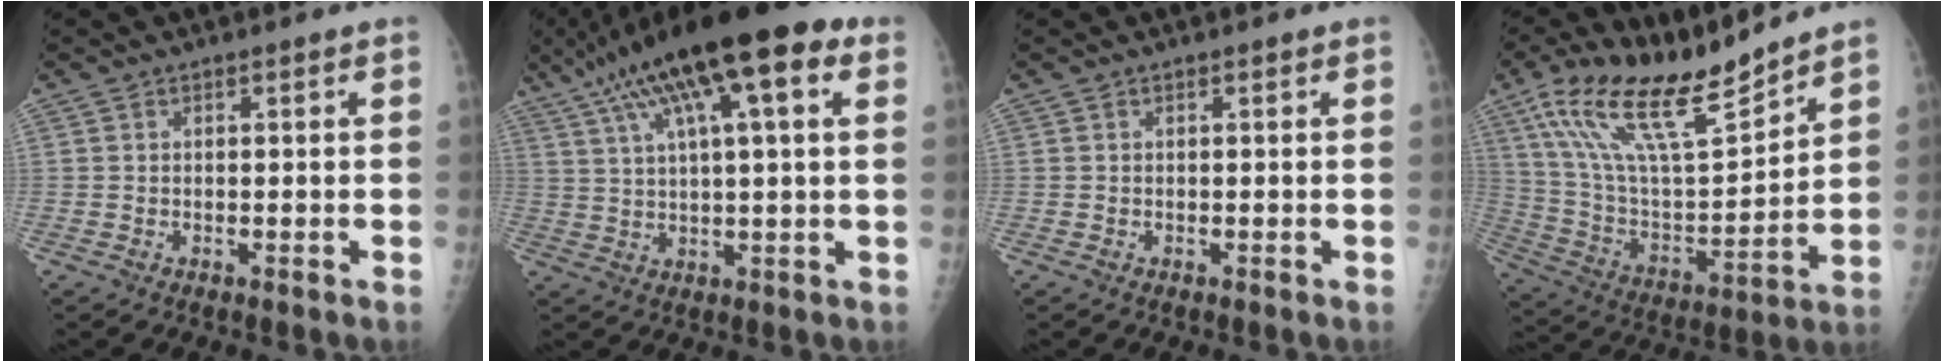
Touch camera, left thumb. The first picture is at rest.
{"total": 20.0, "force": [9.8, 5.2, 16.6], "torque": [-0.281, 0.019, 0.158]}
{"total": 0.0}
{"total": 19.3, "force": [14.6, 4.8, 11.6], "torque": [-0.183, -0.066, 0.277]}